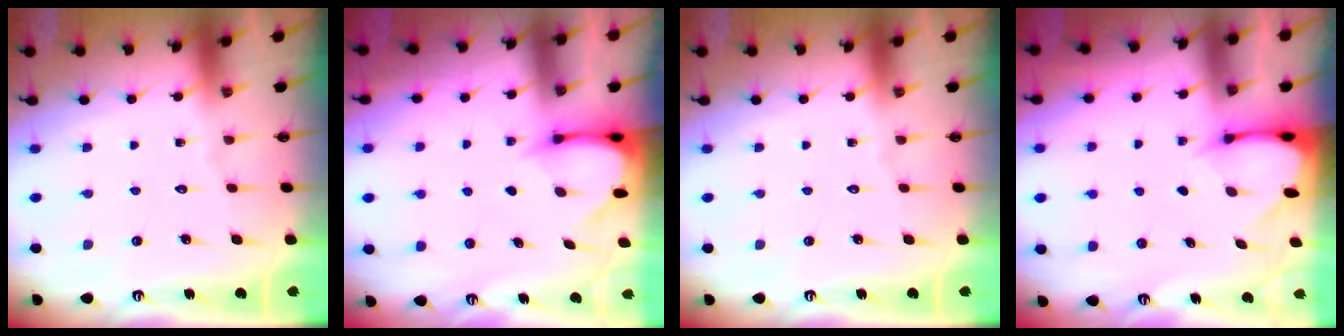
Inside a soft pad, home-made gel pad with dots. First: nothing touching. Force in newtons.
{"total": 3.5, "press": 3.5, "slide": 0.3}
{"total": 0.0}
{"total": 2.4, "press": 2.4, "slide": 0.3}